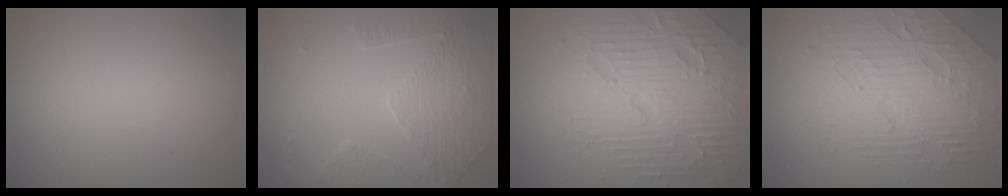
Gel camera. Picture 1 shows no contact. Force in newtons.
{"total": 4.7, "press": 3.5, "slide": 3.1}
{"total": 5.6, "press": 5.4, "slide": 1.4}
{"total": 4.2, "press": 3.8, "slide": 1.7}